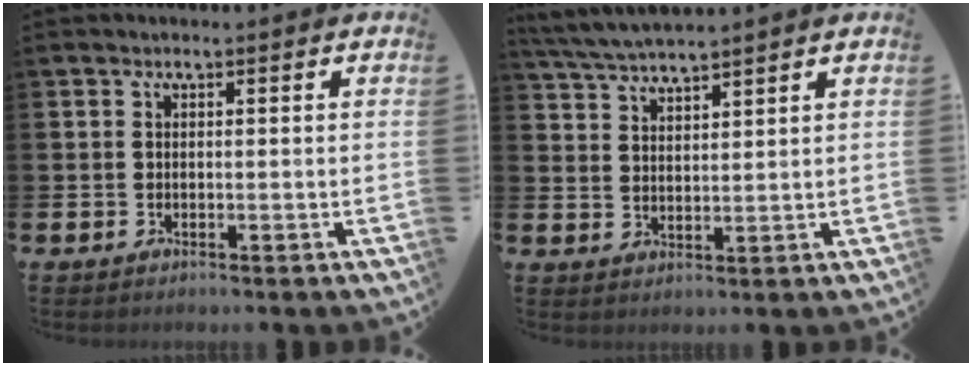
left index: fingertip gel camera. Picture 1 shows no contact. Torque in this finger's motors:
{"motor_torque": [-0.22, -0.64, 0.43, 0.09]}